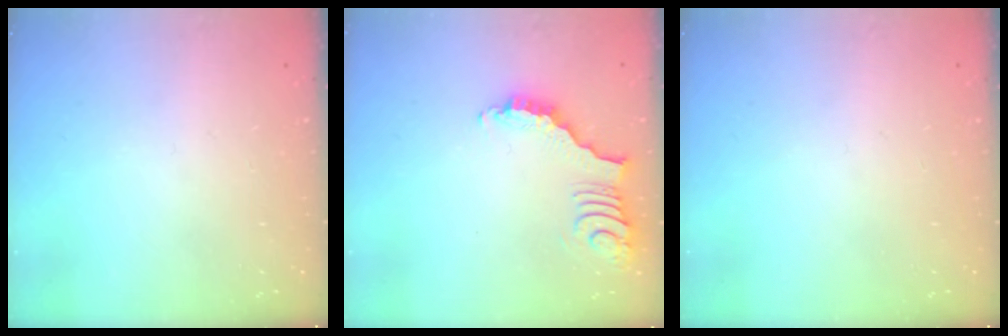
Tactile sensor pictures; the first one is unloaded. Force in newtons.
{"total": 3.7, "press": 3.6, "slide": 0.7}
{"total": 0.0}